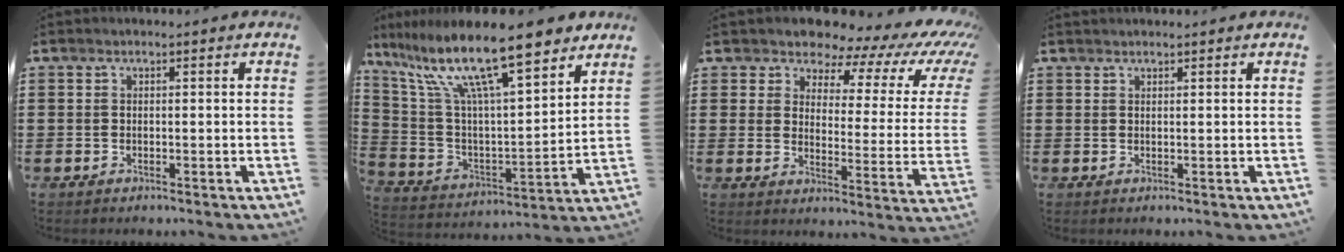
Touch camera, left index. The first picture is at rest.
{"total": 15.5, "force": [11.1, 3.0, 10.4], "torque": [-0.225, -0.054, 0.189]}
{"total": 8.3, "force": [7.0, 2.7, 3.5], "torque": [-0.080, -0.051, 0.117]}
{"total": 0.8, "force": [0.8, 0.0, 0.1], "torque": [-0.005, 0.000, 0.016]}